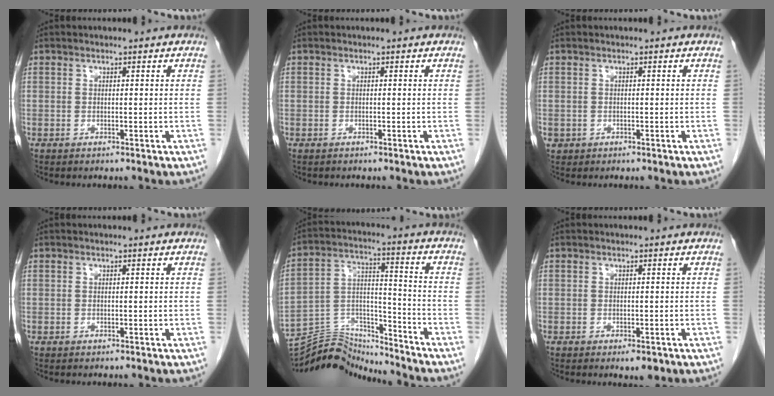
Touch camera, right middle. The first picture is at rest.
{"total": 0.0}
{"total": 1.0, "force": [-0.3, 0.9, 0.2], "torque": [-0.006, 0.004, 0.000]}
{"total": 0.0}
{"total": 13.5, "force": [-13.4, 0.5, 1.0], "torque": [-0.020, 0.032, -0.241]}
{"total": 2.1, "force": [-1.2, 0.7, 1.5], "torque": [-0.022, -0.004, -0.009]}